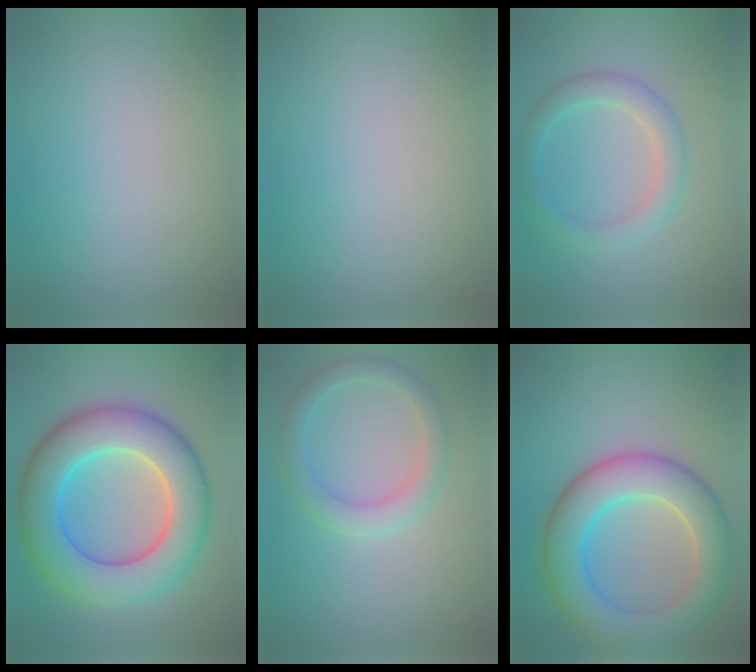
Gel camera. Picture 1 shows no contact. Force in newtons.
{"total": 0.0}
{"total": 2.8, "press": 2.8, "slide": 0.0}
{"total": 10.5, "press": 10.5, "slide": 0.3}
{"total": 2.8, "press": 2.8, "slide": 0.1}
{"total": 8.1, "press": 8.1, "slide": 0.7}